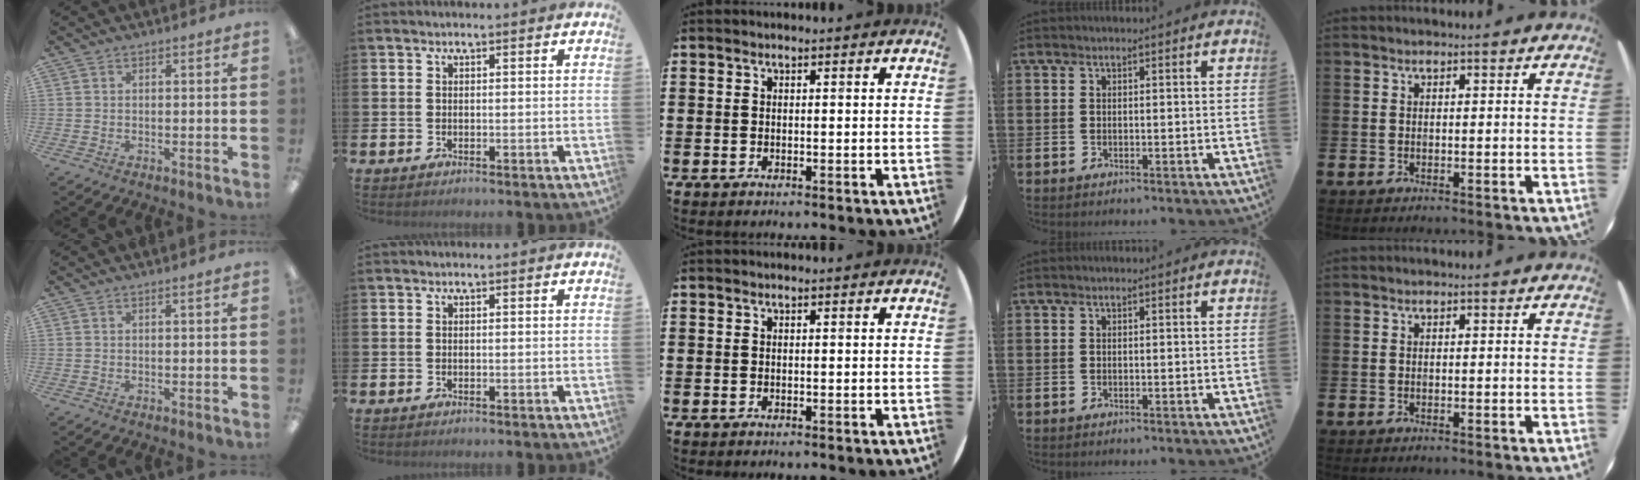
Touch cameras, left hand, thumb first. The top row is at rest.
{}